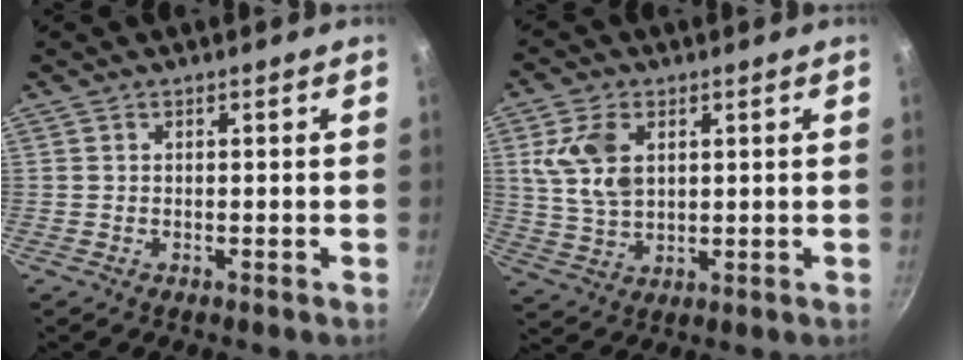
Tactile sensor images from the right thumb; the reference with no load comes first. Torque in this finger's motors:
{"motor_torque": [0.41, 1.70, 0.54, 0.59, 0.07]}